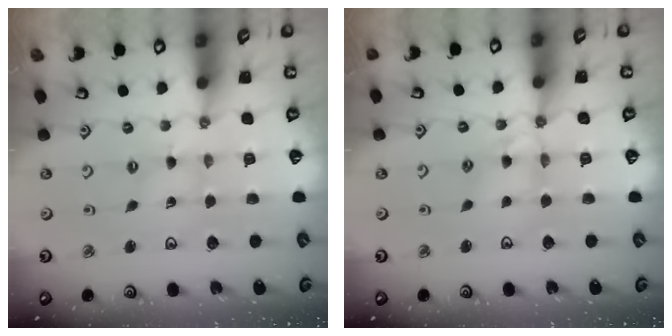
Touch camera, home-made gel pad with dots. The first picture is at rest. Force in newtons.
{"total": 6.0, "press": 6.0, "slide": 0.5}